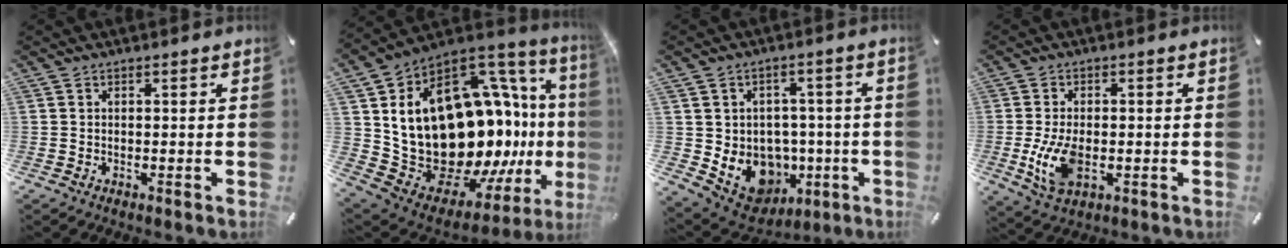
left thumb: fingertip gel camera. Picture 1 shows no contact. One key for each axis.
{"total": 27.4, "fx": -0.1, "fy": 18.5, "fz": 20.2, "tx": -0.305, "ty": -0.079, "tz": 0.073}
{"total": 11.1, "fx": -2.8, "fy": 10.0, "fz": 4.0, "tx": -0.049, "ty": -0.006, "tz": -0.031}
{"total": 8.5, "fx": -1.4, "fy": 5.0, "fz": 6.7, "tx": -0.149, "ty": -0.010, "tz": -0.026}